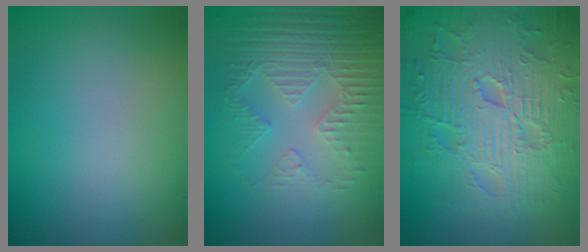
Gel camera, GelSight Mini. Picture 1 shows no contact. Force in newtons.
{"total": 5.1, "press": 3.5, "slide": 3.8}
{"total": 9.4, "press": 6.6, "slide": 6.7}